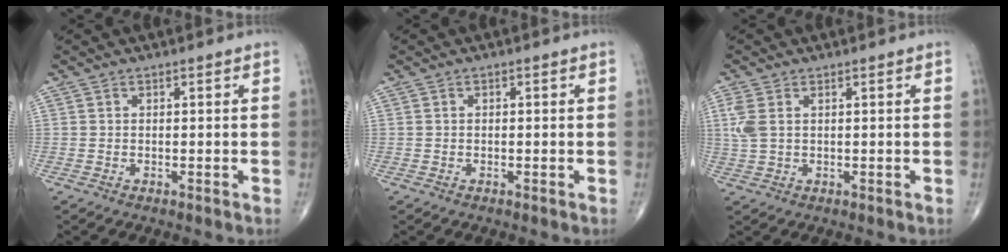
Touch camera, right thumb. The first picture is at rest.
{"total": 0.0}
{"total": 3.9, "force": [1.0, 2.2, 3.0], "torque": [-0.092, 0.010, 0.025]}